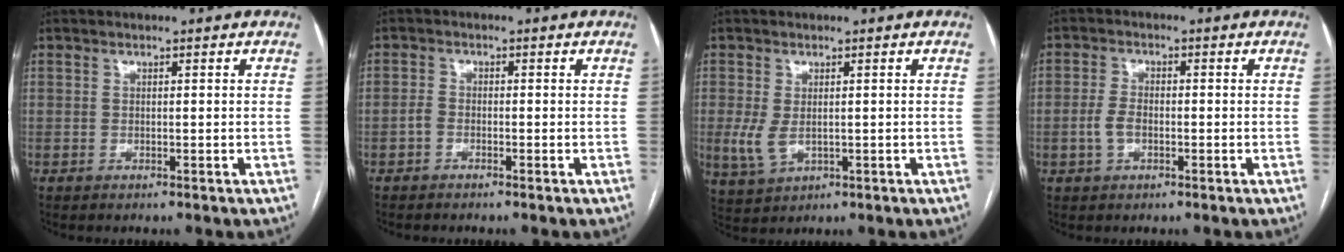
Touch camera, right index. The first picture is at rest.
{"total": 1.5, "force": [-1.0, 0.7, 0.8], "torque": [-0.017, 0.004, -0.021]}
{"total": 4.3, "force": [-0.2, 2.4, 3.5], "torque": [-0.084, -0.008, 0.006]}
{"total": 3.5, "force": [-0.9, 2.0, 2.8], "torque": [-0.064, 0.008, -0.016]}